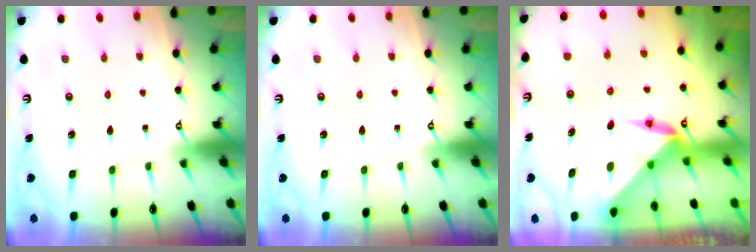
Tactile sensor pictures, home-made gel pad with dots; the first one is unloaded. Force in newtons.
{"total": 0.0}
{"total": 4.0, "press": 4.0, "slide": 0.1}